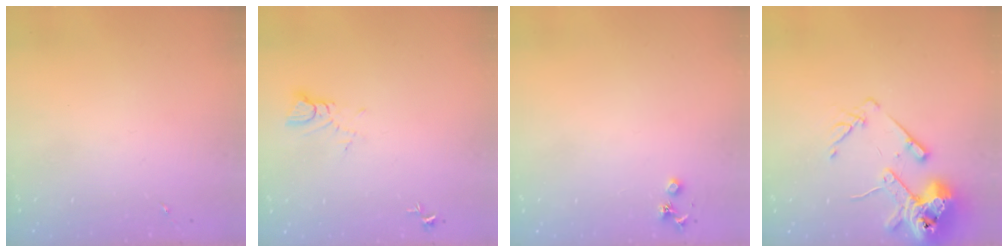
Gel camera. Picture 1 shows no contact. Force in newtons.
{"total": 3.9, "press": 3.9, "slide": 0.2}
{"total": 3.6, "press": 3.5, "slide": 0.5}
{"total": 15.2, "press": 14.9, "slide": 2.8}